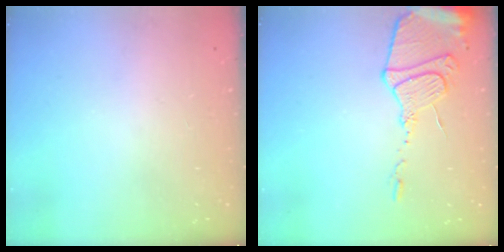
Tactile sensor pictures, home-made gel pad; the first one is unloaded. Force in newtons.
{"total": 14.1, "press": 14.0, "slide": 1.3}